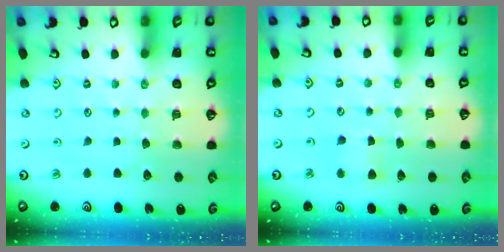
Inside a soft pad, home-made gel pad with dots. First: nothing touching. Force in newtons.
{"total": 3.7, "press": 3.6, "slide": 0.6}